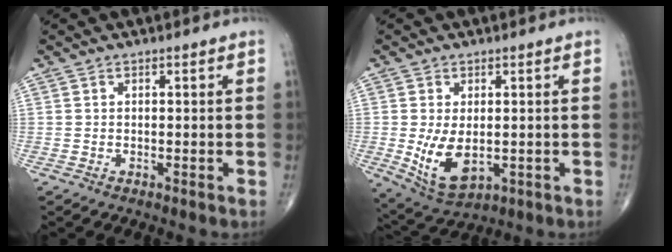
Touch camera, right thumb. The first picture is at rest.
{"total": 8.7, "force": [-1.0, 4.9, 7.1], "torque": [-0.127, -0.015, 0.001]}